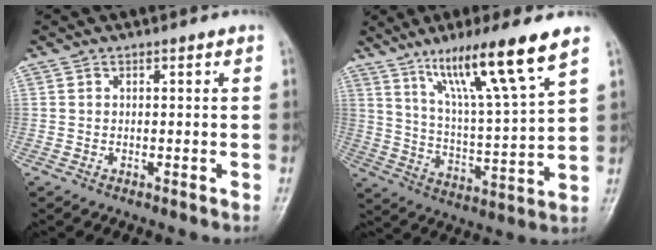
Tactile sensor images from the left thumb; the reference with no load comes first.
{"total": 16.6, "force": [10.3, 1.0, 13.0], "torque": [-0.220, -0.048, 0.183]}